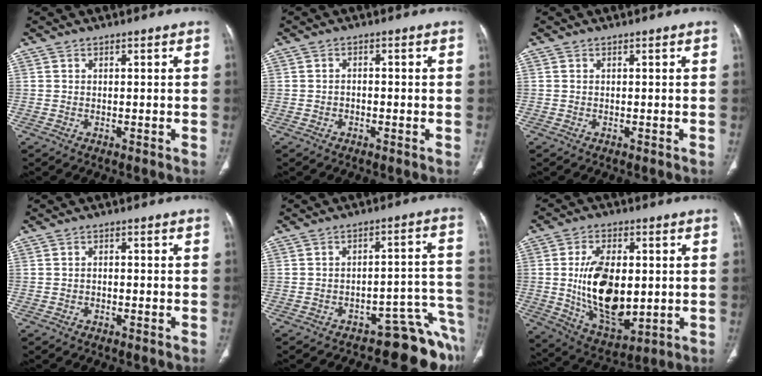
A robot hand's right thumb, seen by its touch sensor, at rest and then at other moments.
{"total": 1.2, "force": [-0.5, 0.9, 0.5], "torque": [-0.003, 0.005, -0.010]}
{"total": 0.0}
{"total": 0.8, "force": [-0.4, 0.7, 0.4], "torque": [-0.003, 0.003, -0.008]}
{"total": 10.4, "force": [-9.0, 4.0, 3.5], "torque": [0.014, 0.108, -0.117]}
{"total": 17.3, "force": [0.2, 9.6, 14.4], "torque": [-0.234, -0.017, 0.020]}